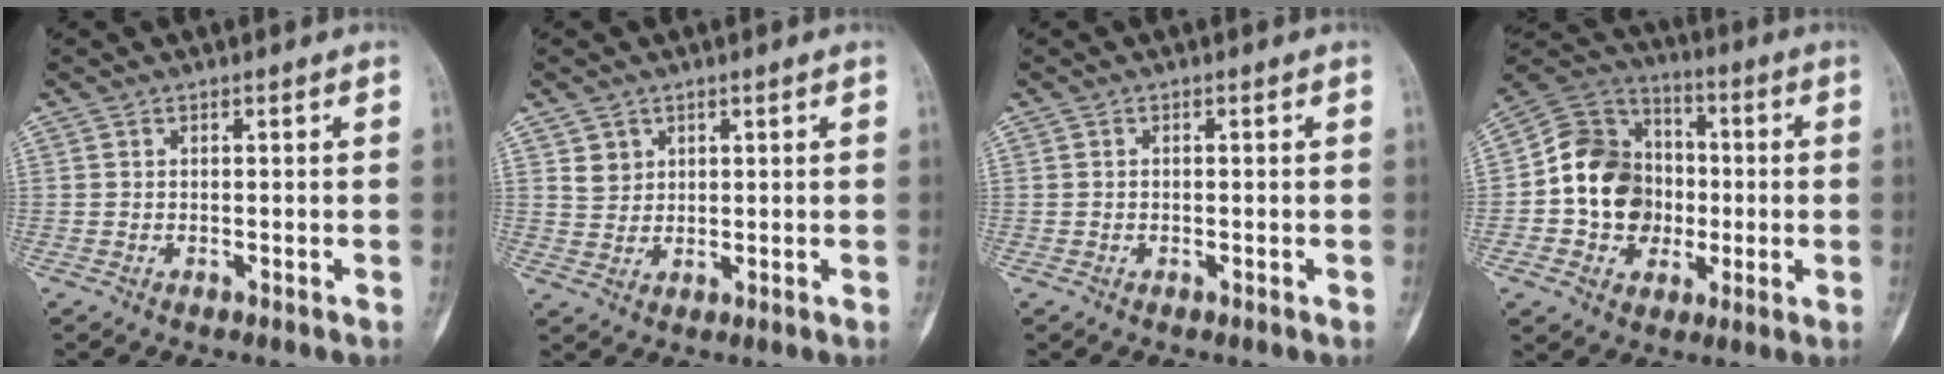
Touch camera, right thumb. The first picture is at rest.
{"total": 3.1, "force": [1.6, 2.5, 0.6], "torque": [0.005, -0.013, 0.033]}
{"total": 0.0}
{"total": 16.0, "force": [-1.3, 13.7, 8.3], "torque": [-0.101, 0.033, -0.023]}